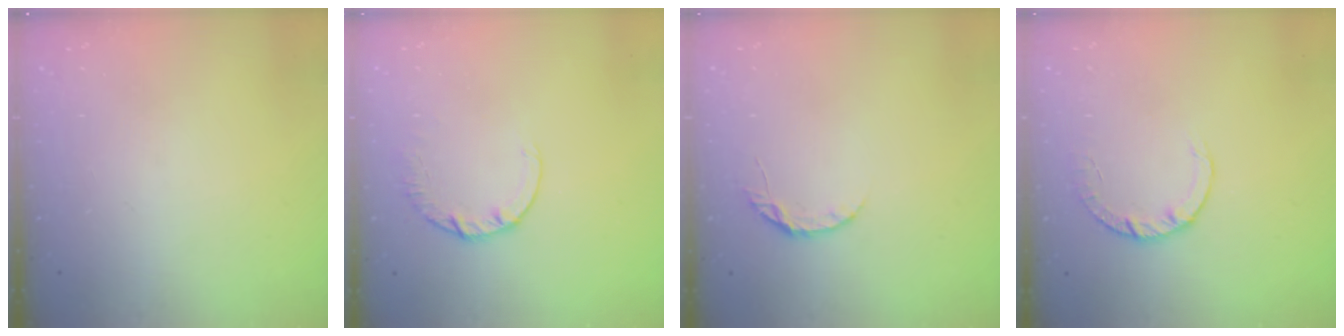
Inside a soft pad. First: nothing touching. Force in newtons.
{"total": 2.4, "press": 2.4, "slide": 0.2}
{"total": 3.8, "press": 3.8, "slide": 0.4}
{"total": 2.8, "press": 2.8, "slide": 0.4}